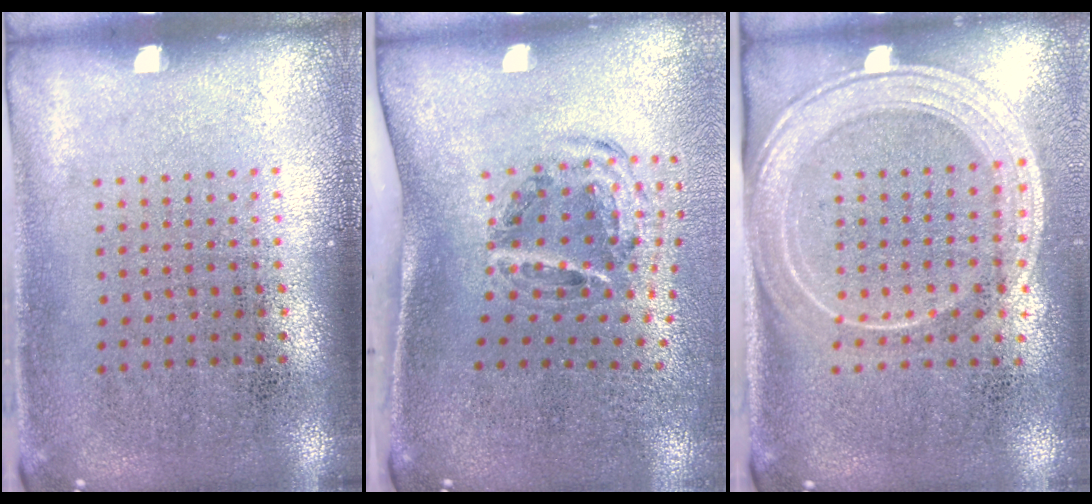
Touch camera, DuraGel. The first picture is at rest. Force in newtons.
{"total": 1.5, "press": 1.1, "slide": 1.0}
{"total": 2.1, "press": 1.8, "slide": 1.1}